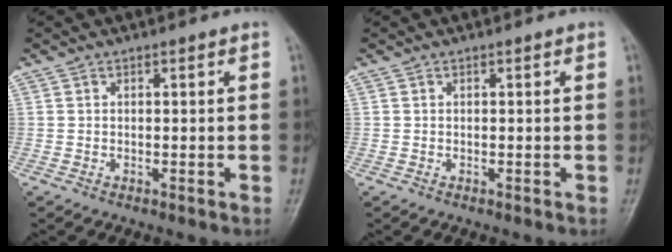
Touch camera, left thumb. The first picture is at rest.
{"total": 0.0}